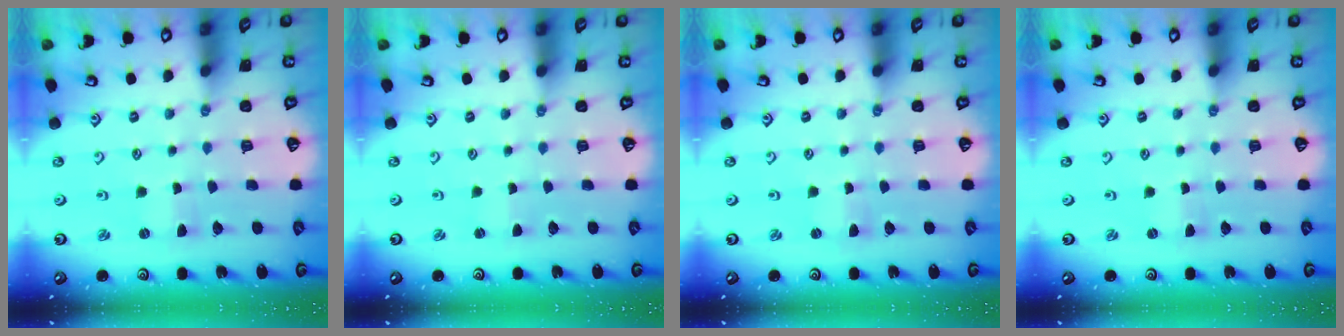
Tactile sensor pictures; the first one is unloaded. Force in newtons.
{"total": 1.0, "press": 1.0, "slide": 0.2}
{"total": 0.0}
{"total": 0.0}